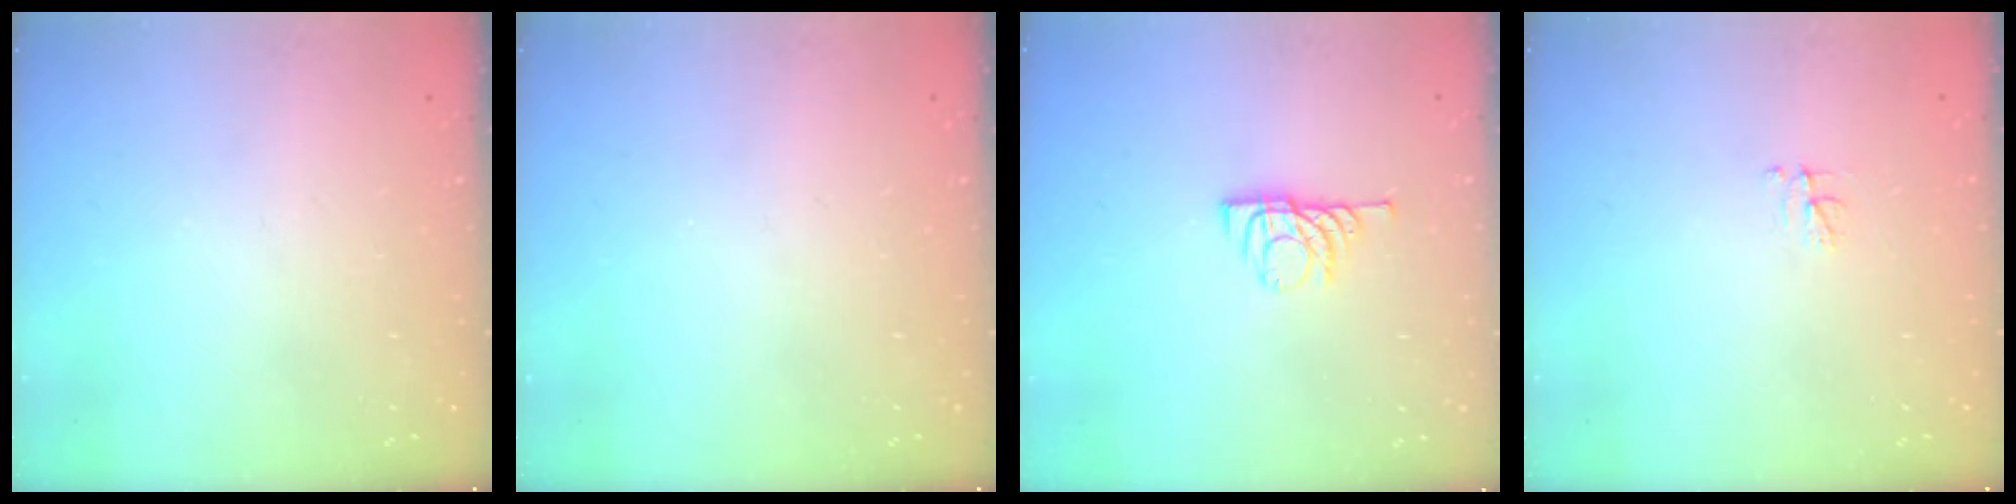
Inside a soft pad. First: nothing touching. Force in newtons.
{"total": 0.0}
{"total": 6.1, "press": 6.1, "slide": 0.8}
{"total": 3.1, "press": 3.1, "slide": 0.4}